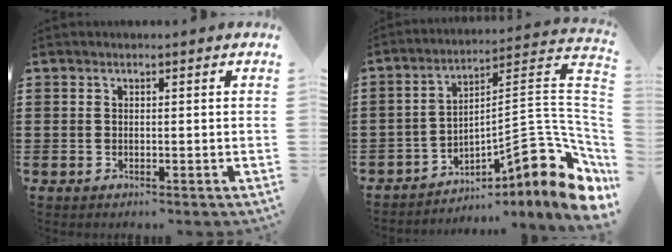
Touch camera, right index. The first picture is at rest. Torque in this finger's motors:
{"motor_torque": [-0.18, 0.14, 0.40, 0.03]}